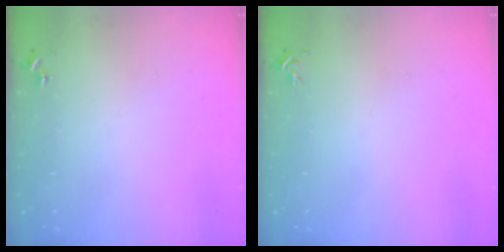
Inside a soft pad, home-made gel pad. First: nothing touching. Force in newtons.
{"total": 3.7, "press": 3.7, "slide": 0.5}